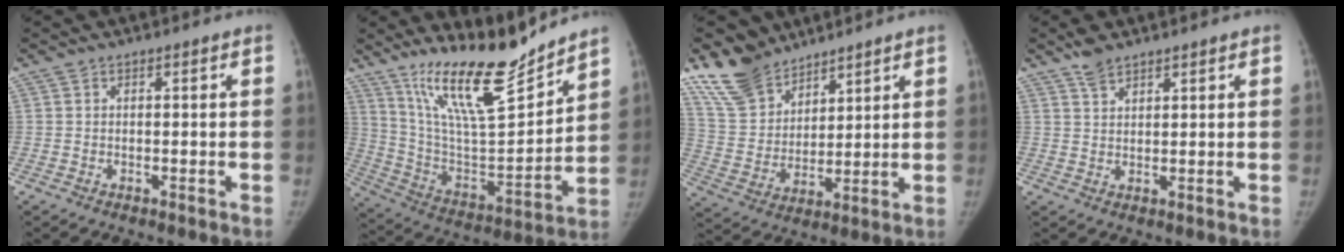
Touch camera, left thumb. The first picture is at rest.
{"total": 20.5, "force": [16.3, 4.0, 11.8], "torque": [-0.162, -0.106, 0.294]}
{"total": 12.7, "force": [10.4, 6.6, 3.4], "torque": [-0.049, -0.050, 0.216]}
{"total": 3.6, "force": [3.0, 1.4, 1.4], "torque": [-0.021, -0.009, 0.059]}